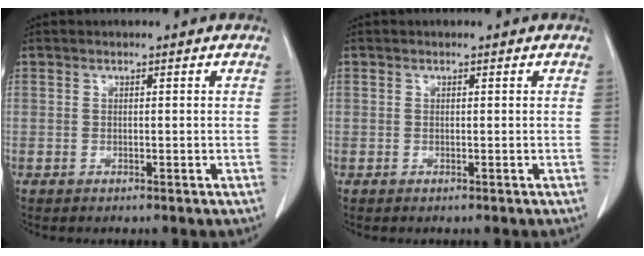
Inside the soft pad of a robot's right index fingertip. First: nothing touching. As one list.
[{"total": 0.0}]